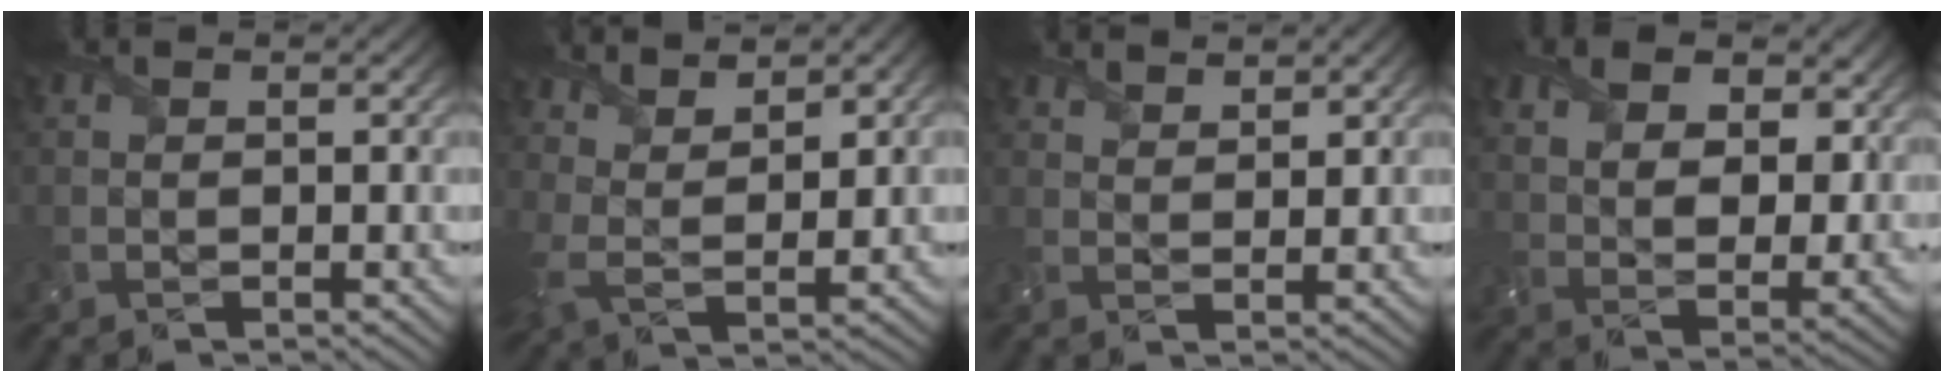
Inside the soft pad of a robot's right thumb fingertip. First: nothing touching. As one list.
[{"total": 6.2, "force": [4.3, 2.2, 3.9], "torque": [-0.085, 0.003, 0.086]}, {"total": 2.2, "force": [2.2, 0.1, -0.2], "torque": [0.001, -0.003, 0.047]}, {"total": 9.9, "force": [5.5, 5.5, 6.1], "torque": [-0.126, -0.002, 0.095]}]